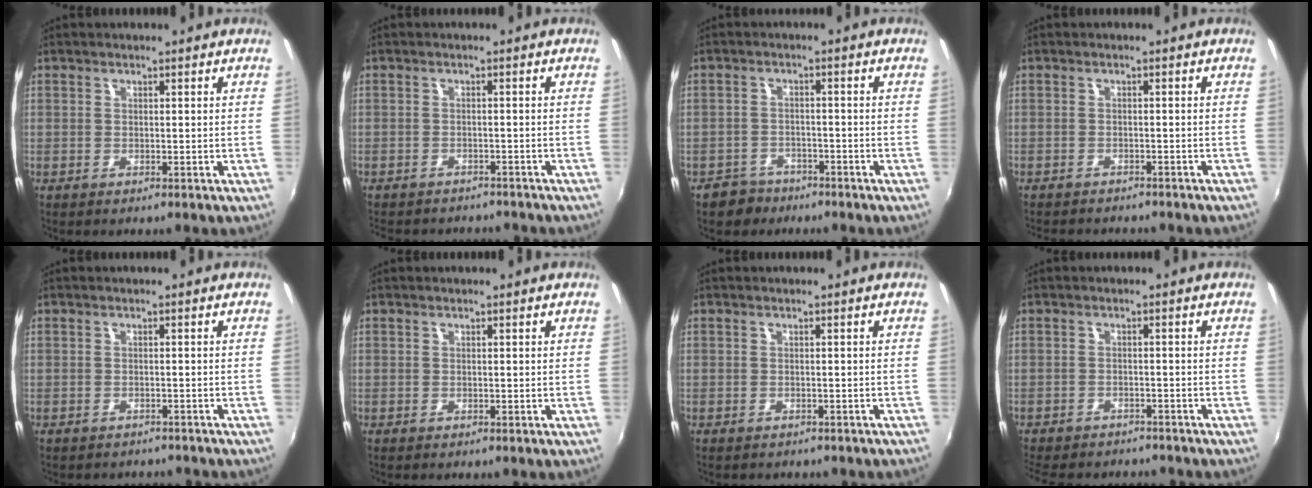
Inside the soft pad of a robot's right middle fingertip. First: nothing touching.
{"total": 8.0, "force": [-7.2, 2.5, 2.4], "torque": [-0.063, -0.020, -0.102]}
{"total": 4.6, "force": [-3.4, 3.0, 0.3], "torque": [-0.023, 0.011, -0.057]}
{"total": 5.6, "force": [-5.1, 1.4, 1.8], "torque": [-0.047, -0.014, -0.072]}
{"total": 4.7, "force": [-4.3, 1.7, 1.2], "torque": [-0.030, -0.016, -0.058]}
{"total": 0.0}
{"total": 3.4, "force": [-3.0, 1.2, 1.1], "torque": [-0.024, -0.013, -0.035]}
{"total": 11.1, "force": [-9.7, 3.9, 3.8], "torque": [-0.100, -0.018, -0.142]}